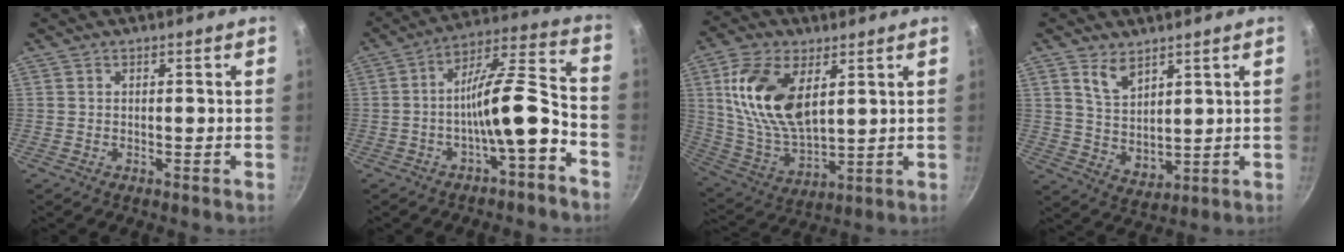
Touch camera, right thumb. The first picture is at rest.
{"total": 13.8, "force": [-5.3, 3.7, 12.2], "torque": [-0.190, 0.060, -0.089]}
{"total": 16.9, "force": [5.2, 9.2, 13.2], "torque": [-0.246, -0.021, 0.111]}
{"total": 7.3, "force": [4.2, 4.3, 4.1], "torque": [-0.056, -0.034, 0.089]}